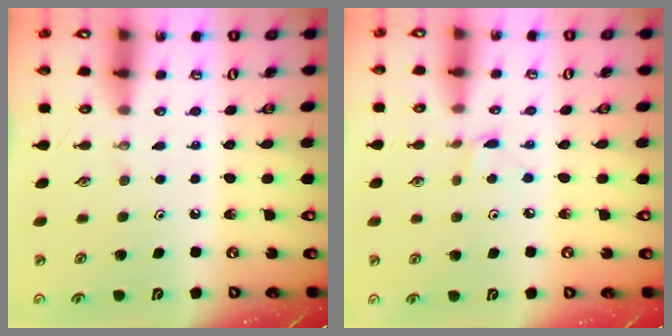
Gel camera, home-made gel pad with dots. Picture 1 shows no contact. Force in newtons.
{"total": 3.0, "press": 2.9, "slide": 0.4}